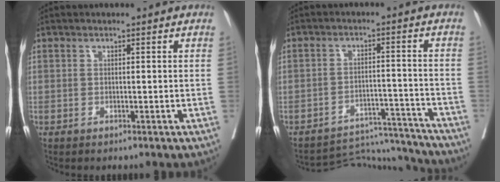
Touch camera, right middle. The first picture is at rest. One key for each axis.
{"total": 10.4, "fx": -10.3, "fy": 0.6, "fz": -1.5, "tx": 0.022, "ty": 0.031, "tz": -0.144}